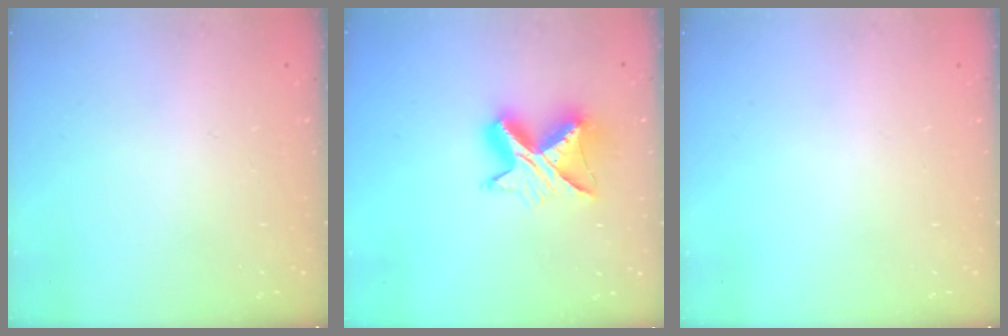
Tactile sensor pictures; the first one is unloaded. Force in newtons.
{"total": 11.5, "press": 11.5, "slide": 1.0}
{"total": 0.0}